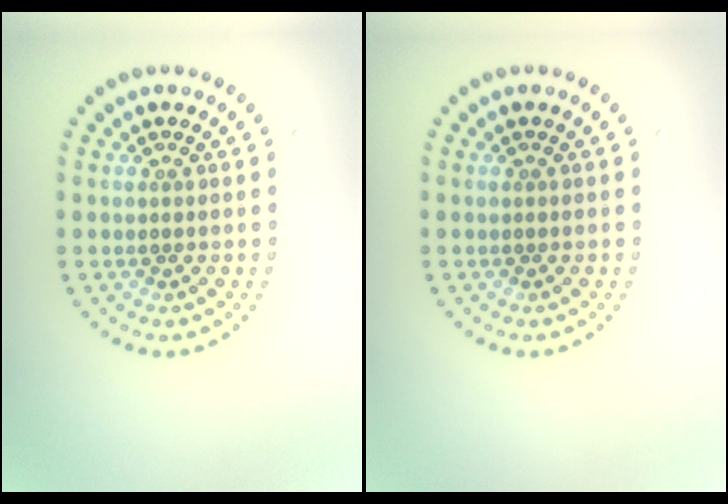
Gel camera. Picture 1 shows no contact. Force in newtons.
{"total": 0.0}